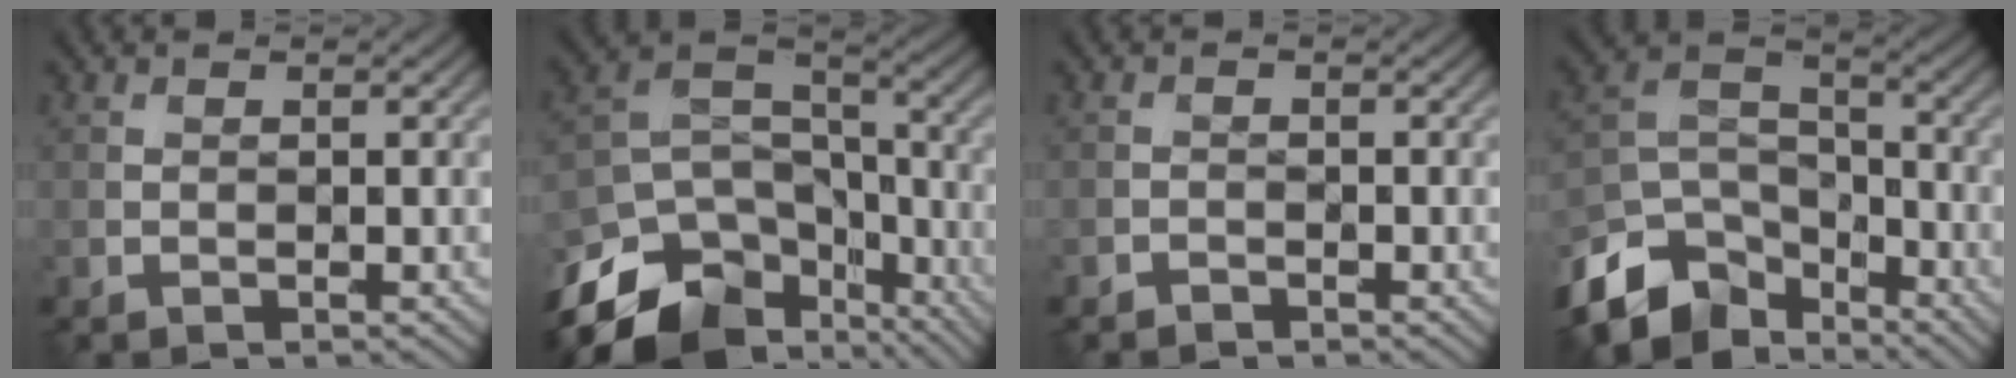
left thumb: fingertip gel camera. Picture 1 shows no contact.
{"total": 13.7, "force": [-9.1, 7.9, 6.6], "torque": [-0.168, -0.024, -0.155]}
{"total": 1.1, "force": [-1.0, 0.4, 0.1], "torque": [-0.003, -0.002, -0.023]}
{"total": 12.4, "force": [-8.4, 7.0, 5.9], "torque": [-0.145, -0.018, -0.165]}